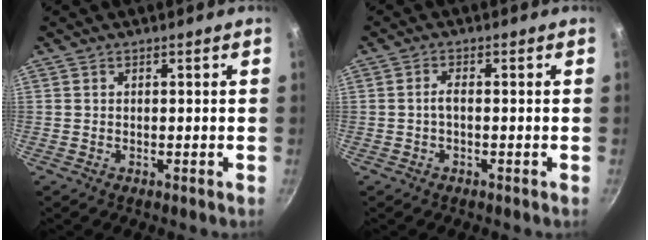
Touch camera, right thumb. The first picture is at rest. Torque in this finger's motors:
{"motor_torque": [-0.15, -0.05, 0.48, -0.12, -0.01]}